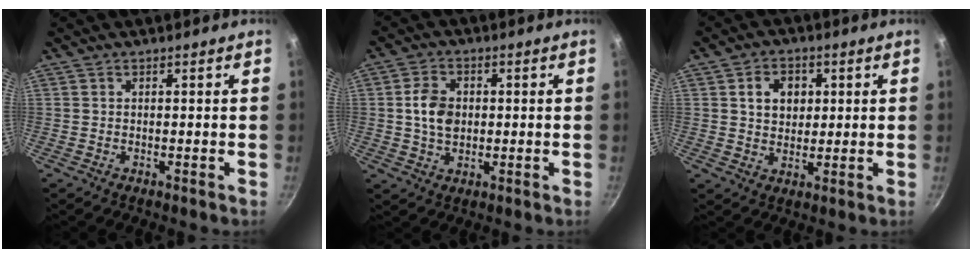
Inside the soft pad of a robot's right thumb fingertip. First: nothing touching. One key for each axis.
{"total": 6.7, "fx": 0.5, "fy": 4.9, "fz": 4.5, "tx": -0.071, "ty": 0.007, "tz": 0.006}
{"total": 6.7, "fx": 1.8, "fy": 5.3, "fz": 3.8, "tx": -0.038, "ty": 0.000, "tz": 0.027}